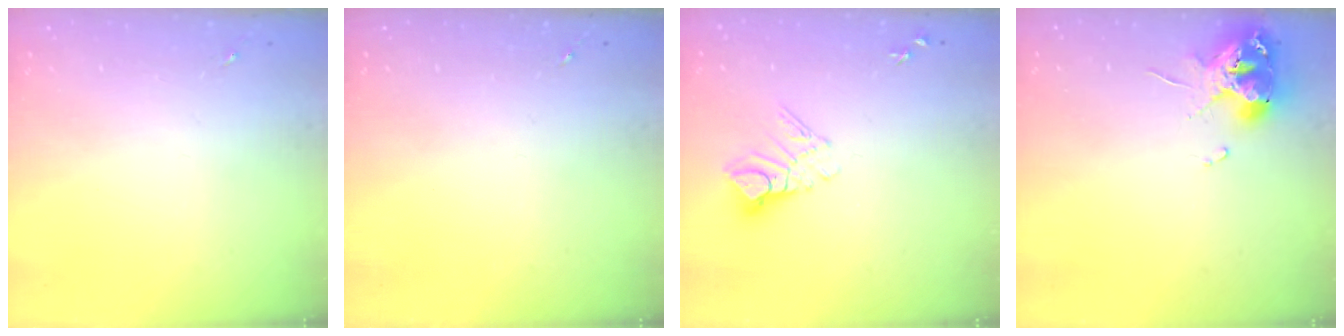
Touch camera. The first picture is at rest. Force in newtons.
{"total": 0.0}
{"total": 8.9, "press": 8.9, "slide": 0.8}
{"total": 11.1, "press": 11.0, "slide": 1.2}